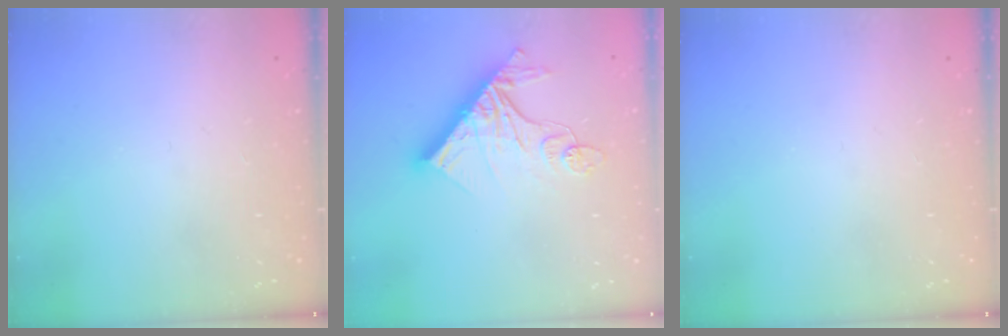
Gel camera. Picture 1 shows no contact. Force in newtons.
{"total": 15.4, "press": 15.3, "slide": 0.9}
{"total": 0.0}